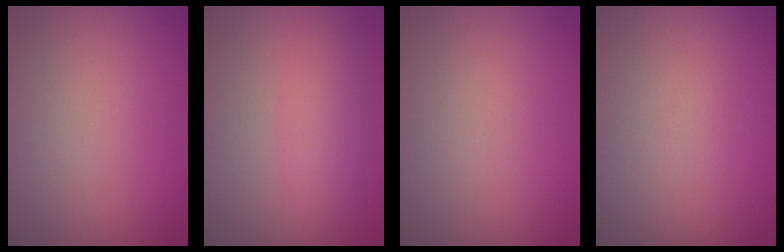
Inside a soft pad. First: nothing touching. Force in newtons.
{"total": 3.2, "press": 3.2, "slide": 0.1}
{"total": 0.0}
{"total": 0.0}